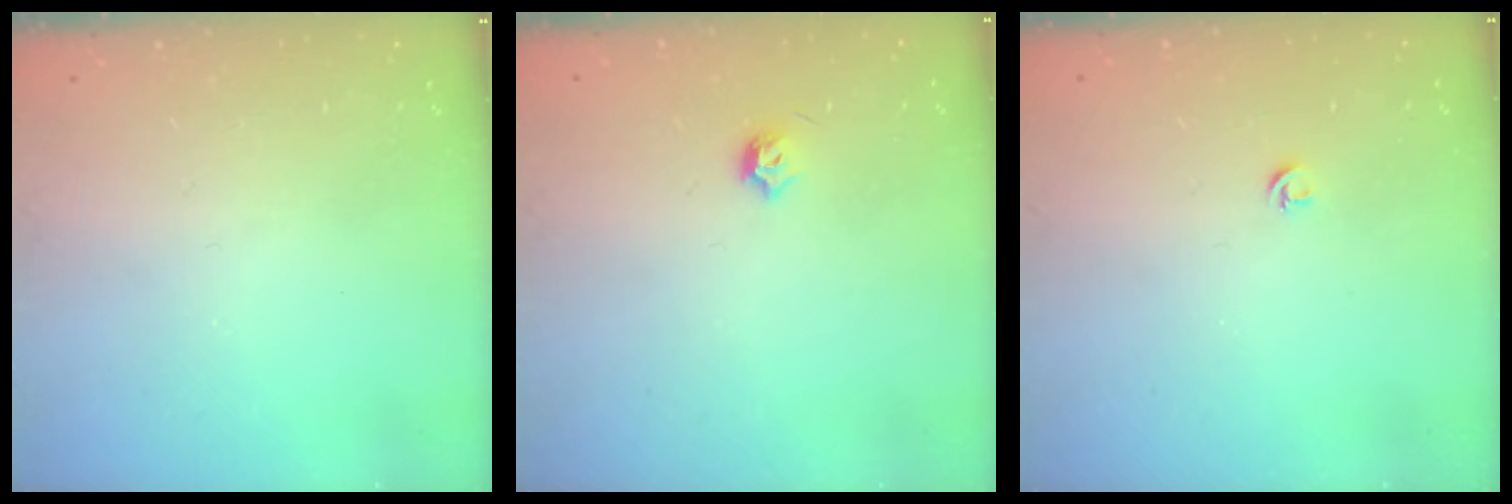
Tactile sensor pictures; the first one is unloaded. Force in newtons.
{"total": 3.7, "press": 3.6, "slide": 0.9}
{"total": 3.9, "press": 3.9, "slide": 0.7}